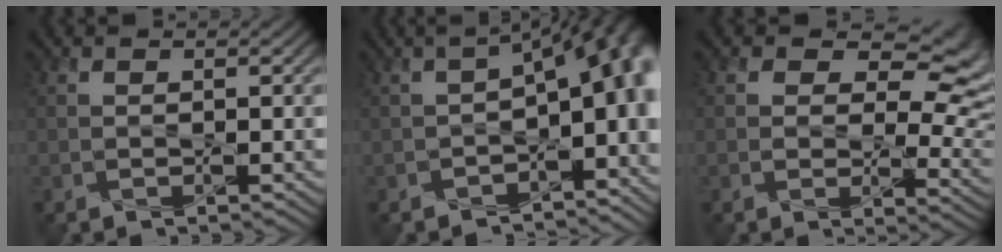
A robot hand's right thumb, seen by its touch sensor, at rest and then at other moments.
{"total": 13.6, "force": [-2.8, 7.5, 10.9], "torque": [-0.127, -0.037, -0.008]}
{"total": 10.9, "force": [3.3, 6.7, 7.9], "torque": [-0.108, -0.014, 0.060]}